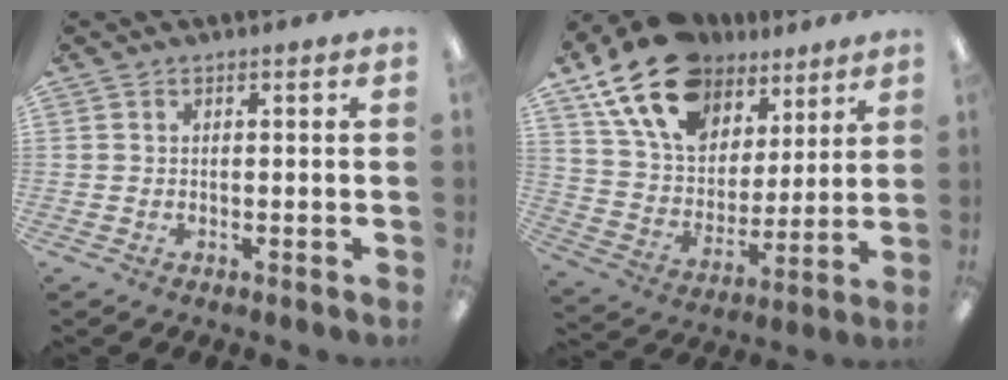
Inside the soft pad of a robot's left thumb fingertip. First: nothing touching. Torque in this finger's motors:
{"motor_torque": [1.73, 1.85, 1.40, -1.37, 0.30]}